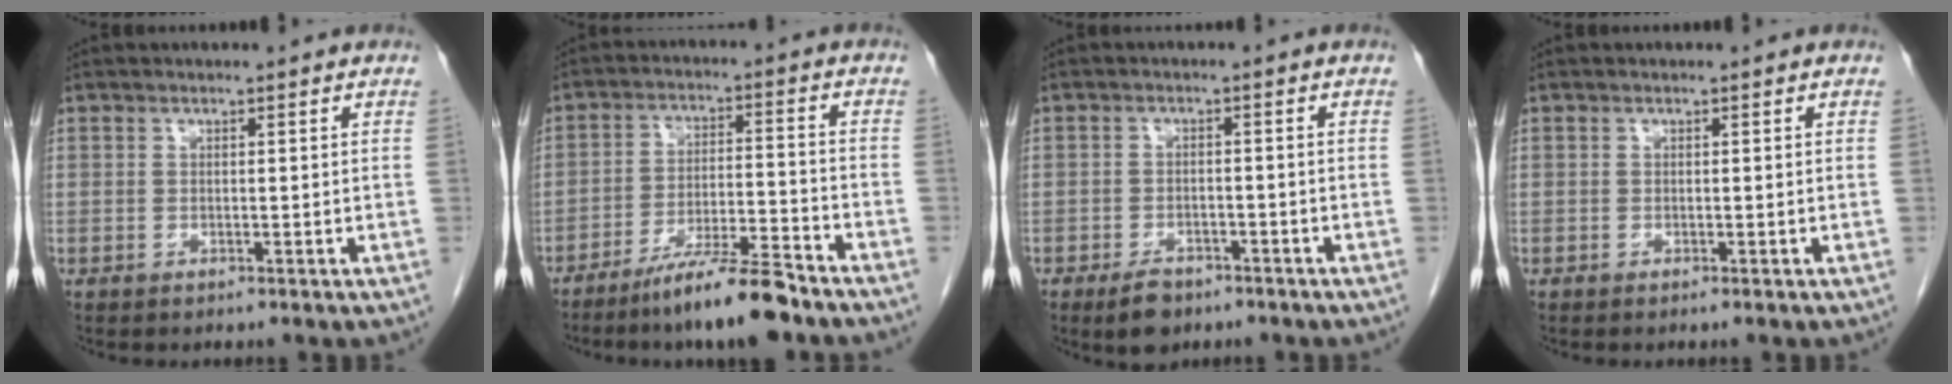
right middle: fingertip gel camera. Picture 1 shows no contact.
{"total": 10.0, "force": [-7.9, 0.3, 6.1], "torque": [-0.101, -0.016, -0.139]}
{"total": 4.3, "force": [-3.0, 2.3, 2.0], "torque": [-0.035, 0.000, -0.043]}
{"total": 0.0}